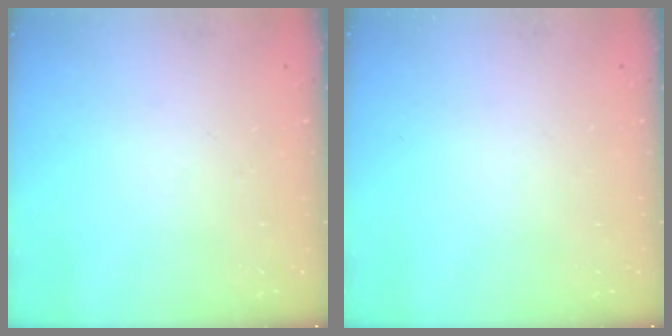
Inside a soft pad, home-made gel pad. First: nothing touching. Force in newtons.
{"total": 0.0}